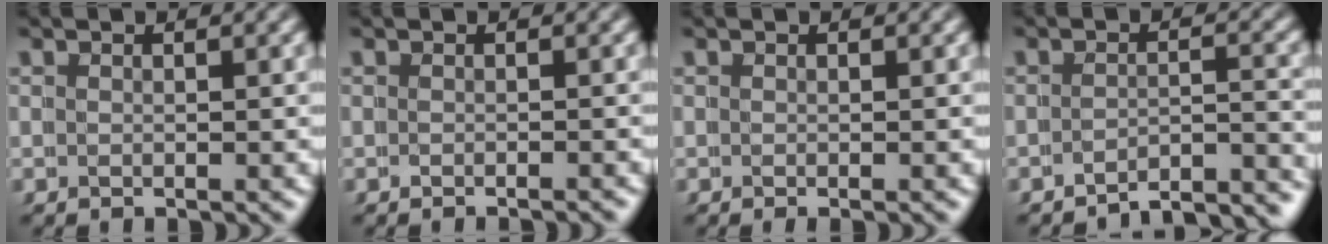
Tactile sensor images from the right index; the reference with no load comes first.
{"total": 1.0, "force": [-1.0, 0.1, 0.3], "torque": [0.006, 0.005, -0.017]}
{"total": 0.6, "force": [-0.5, 0.0, 0.3], "torque": [-0.003, 0.000, -0.010]}
{"total": 7.3, "force": [-7.0, 1.0, 1.7], "torque": [-0.002, -0.012, -0.111]}